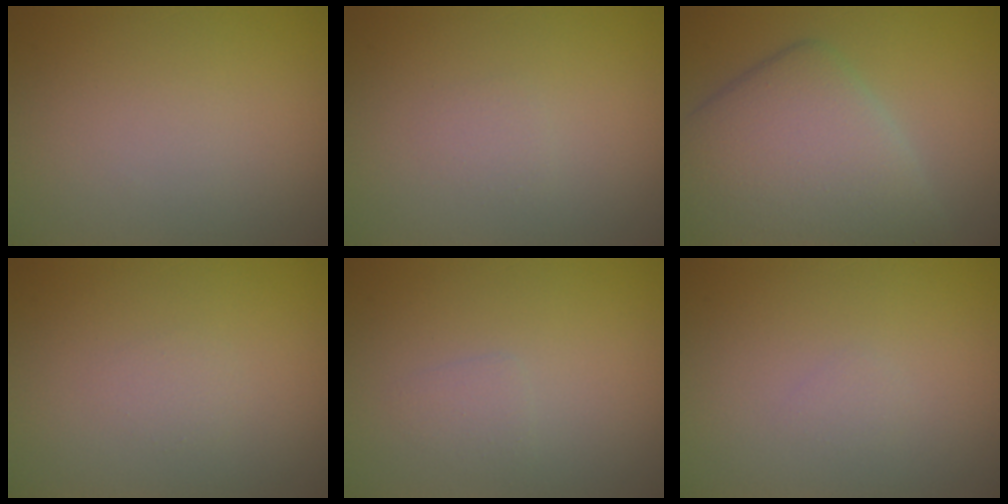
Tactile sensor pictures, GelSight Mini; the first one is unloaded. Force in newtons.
{"total": 0.7, "press": 0.7, "slide": 0.0}
{"total": 8.5, "press": 8.5, "slide": 0.3}
{"total": 0.7, "press": 0.7, "slide": 0.1}
{"total": 1.1, "press": 1.1, "slide": 0.0}
{"total": 0.5, "press": 0.5, "slide": 0.0}